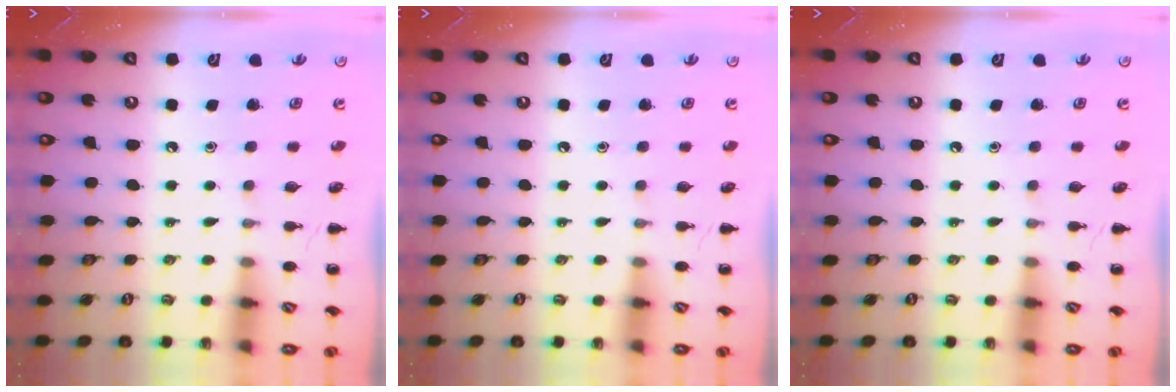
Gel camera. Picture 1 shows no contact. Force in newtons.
{"total": 0.0}
{"total": 0.0}